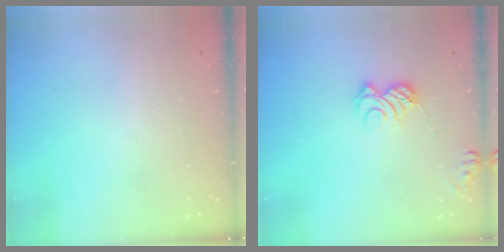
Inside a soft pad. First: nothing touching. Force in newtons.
{"total": 7.7, "press": 7.7, "slide": 0.9}